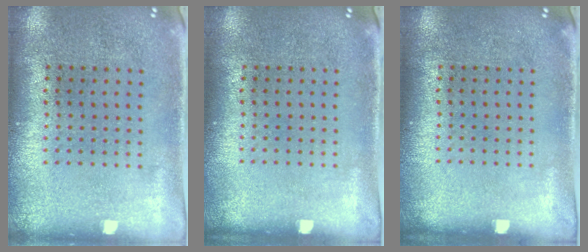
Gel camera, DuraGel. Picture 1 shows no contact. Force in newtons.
{"total": 0.0}
{"total": 0.0}